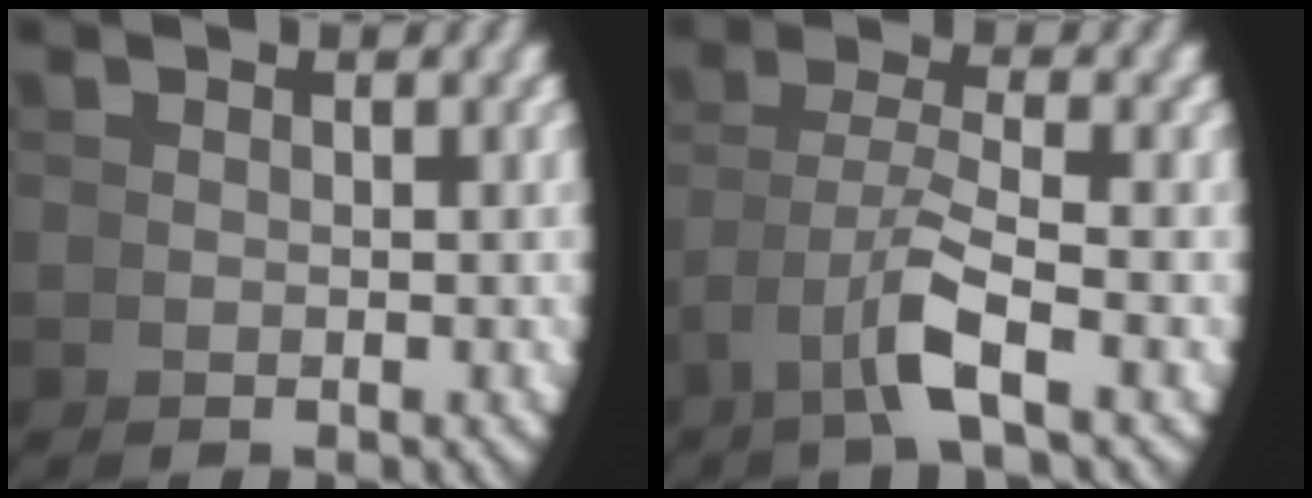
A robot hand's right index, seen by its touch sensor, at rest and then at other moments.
{"total": 3.8, "force": [0.1, 1.3, 3.6], "torque": [-0.075, -0.010, 0.011]}